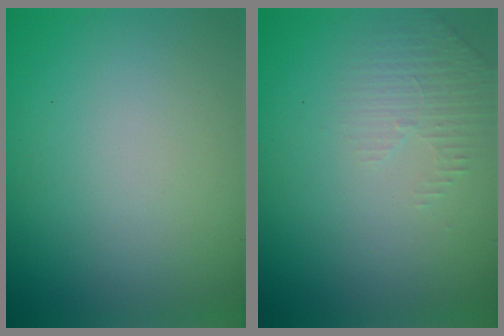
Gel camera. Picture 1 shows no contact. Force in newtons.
{"total": 1.9, "press": 1.8, "slide": 0.6}